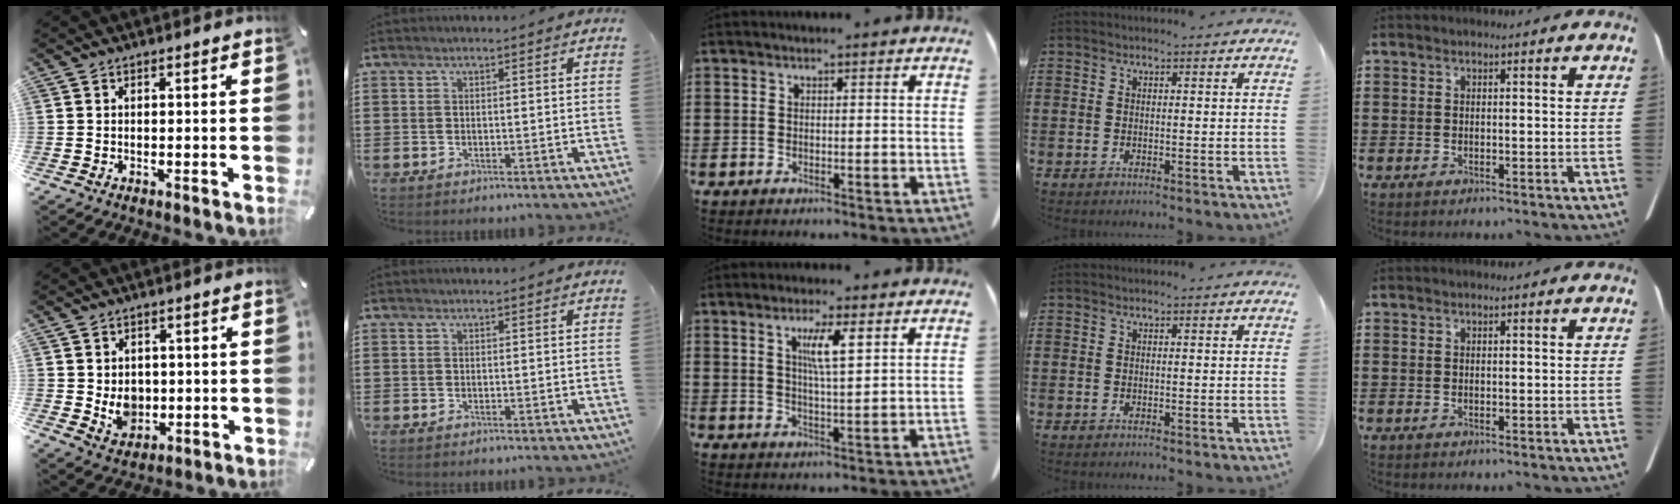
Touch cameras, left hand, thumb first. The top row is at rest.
{"thumb": {"total": 5.8, "force": [0.2, 5.2, 2.5], "torque": [-0.025, -0.005, 0.003]}, "middle": {"total": 4.8, "force": [2.3, 0.6, 4.2], "torque": [-0.080, -0.001, 0.035]}}